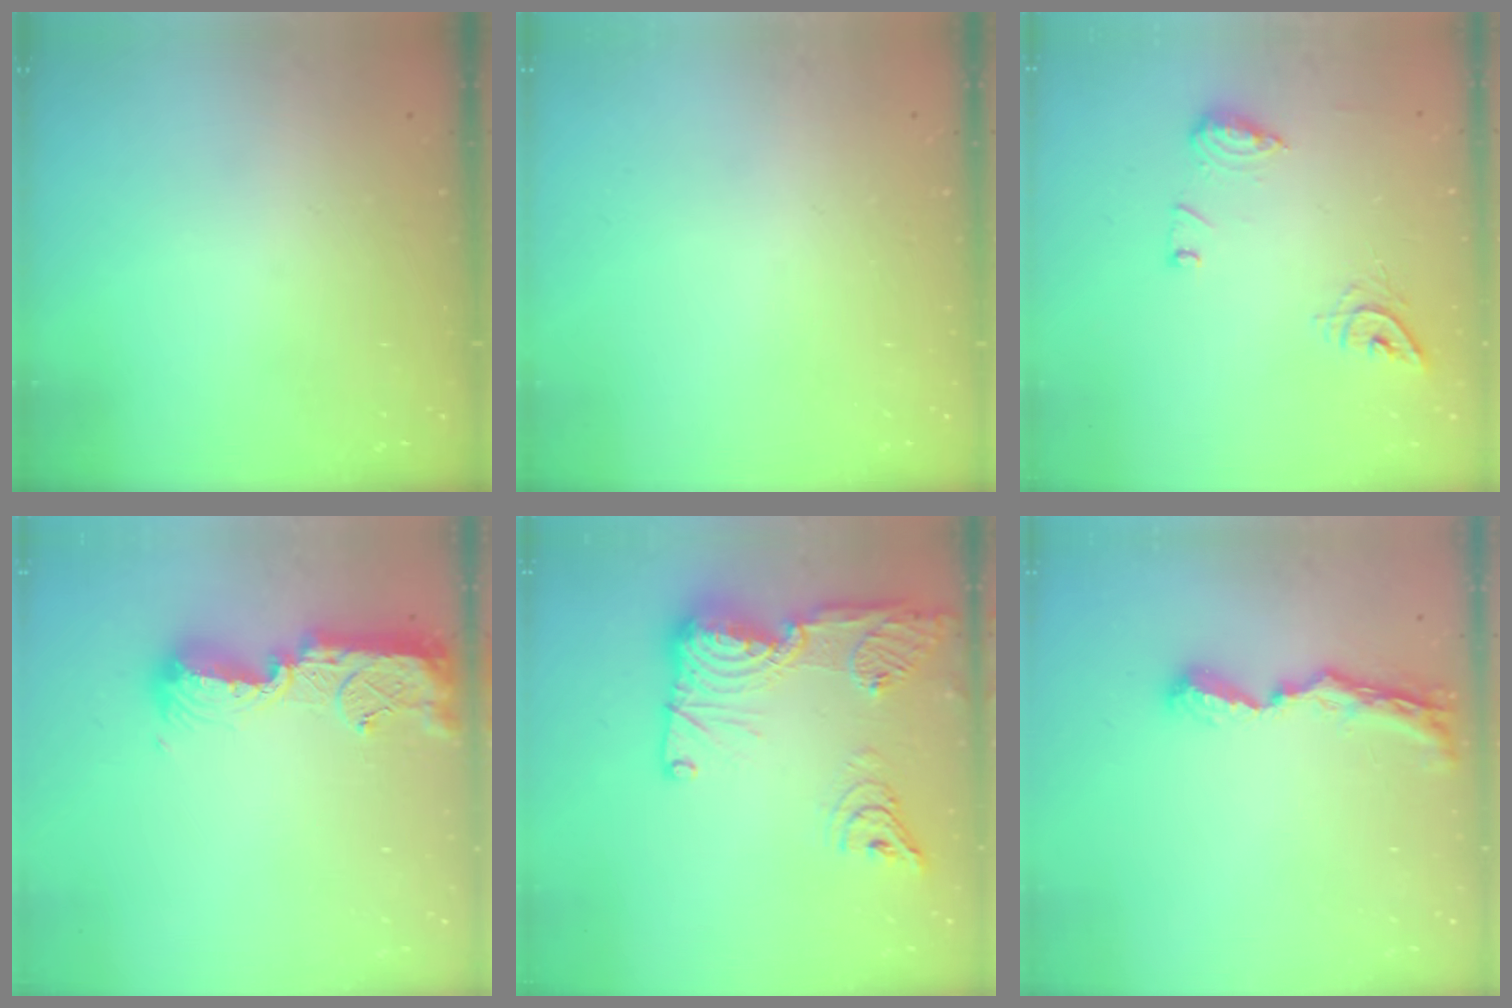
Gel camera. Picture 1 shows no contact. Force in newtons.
{"total": 0.0}
{"total": 9.8, "press": 9.8, "slide": 0.6}
{"total": 13.1, "press": 13.1, "slide": 0.8}
{"total": 27.4, "press": 26.4, "slide": 7.2}
{"total": 8.6, "press": 8.5, "slide": 0.8}